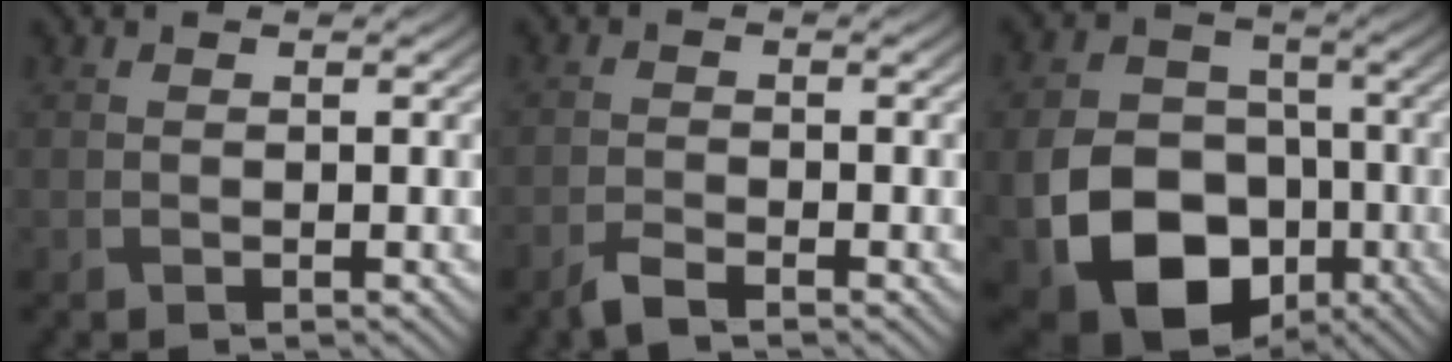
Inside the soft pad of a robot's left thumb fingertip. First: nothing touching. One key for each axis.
{"total": 2.3, "fx": -1.9, "fy": 0.5, "fz": 1.3, "tx": -0.032, "ty": -0.002, "tz": -0.043}
{"total": 15.6, "fx": -5.4, "fy": 11.7, "fz": 8.9, "tx": -0.199, "ty": -0.052, "tz": -0.091}